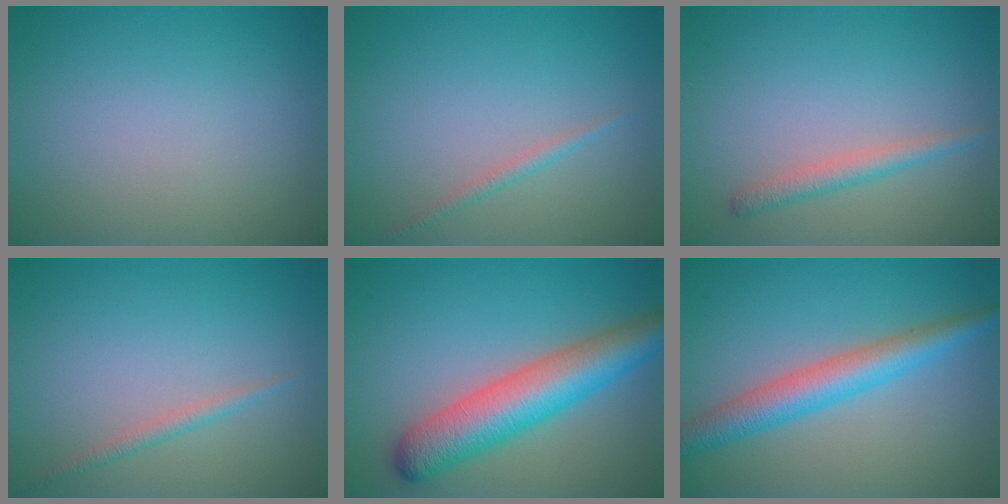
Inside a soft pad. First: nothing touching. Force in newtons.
{"total": 1.0, "press": 1.0, "slide": 0.1}
{"total": 1.8, "press": 1.8, "slide": 0.1}
{"total": 1.1, "press": 1.1, "slide": 0.0}
{"total": 7.8, "press": 7.8, "slide": 0.3}
{"total": 4.7, "press": 4.7, "slide": 0.0}